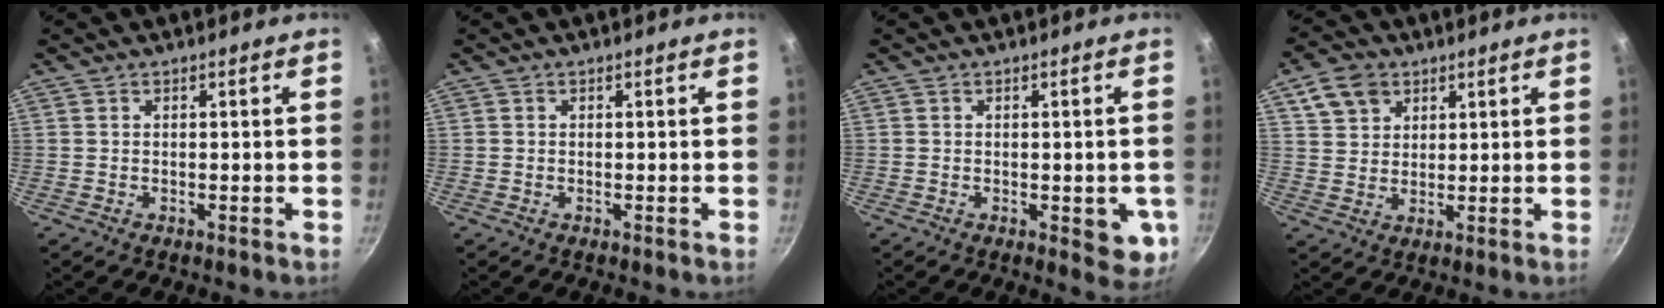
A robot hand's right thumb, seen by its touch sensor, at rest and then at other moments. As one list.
[{"total": 0.0}, {"total": 6.6, "force": [-1.5, 3.1, 5.7], "torque": [-0.045, -0.002, -0.016]}, {"total": 7.2, "force": [3.8, 5.3, 3.0], "torque": [-0.040, -0.001, 0.068]}]